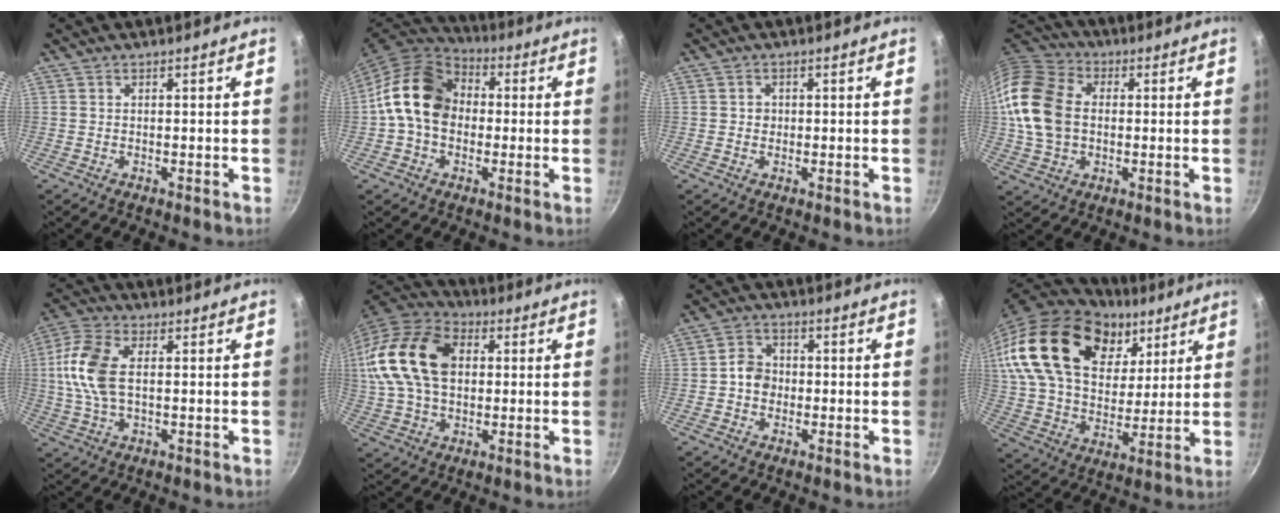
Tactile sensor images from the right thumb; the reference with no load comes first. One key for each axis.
{"total": 15.2, "fx": 0.4, "fy": 11.6, "fz": 9.8, "tx": -0.141, "ty": 0.031, "tz": -0.011}
{"total": 1.4, "fx": 0.1, "fy": 1.3, "fz": 0.5, "tx": -0.002, "ty": 0.003, "tz": 0.000}
{"total": 16.2, "fx": 0.7, "fy": 11.9, "fz": 10.9, "tx": -0.200, "ty": 0.019, "tz": 0.001}
{"total": 11.3, "fx": 1.2, "fy": 6.2, "fz": 9.4, "tx": -0.196, "ty": 0.016, "tz": 0.012}
{"total": 22.5, "fx": 3.9, "fy": 15.3, "fz": 16.0, "tx": -0.308, "ty": 0.027, "tz": 0.061}
{"total": 4.7, "fx": -0.6, "fy": 4.1, "fz": 2.3, "tx": -0.010, "ty": 0.016, "tz": -0.017}
{"total": 31.9, "fx": 15.3, "fy": 20.2, "fz": 19.4, "tx": -0.366, "ty": -0.011, "tz": 0.269}